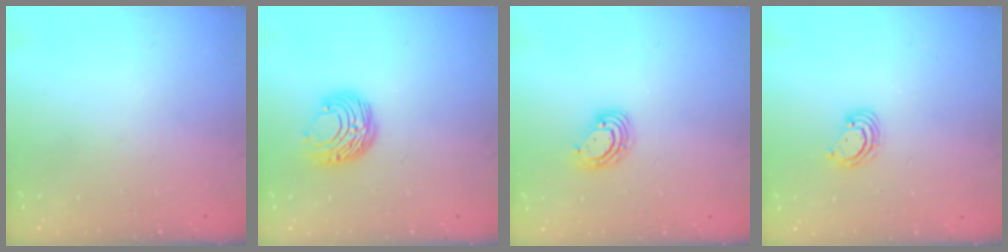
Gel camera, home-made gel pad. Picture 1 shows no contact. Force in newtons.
{"total": 8.7, "press": 8.6, "slide": 0.6}
{"total": 5.7, "press": 5.6, "slide": 0.8}
{"total": 3.0, "press": 2.9, "slide": 0.3}